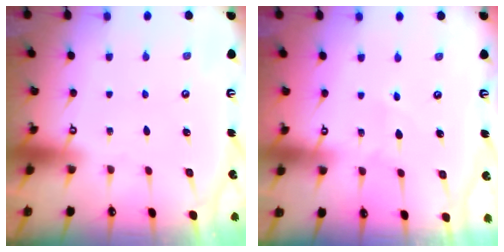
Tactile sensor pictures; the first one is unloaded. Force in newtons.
{"total": 4.0, "press": 4.0, "slide": 0.6}